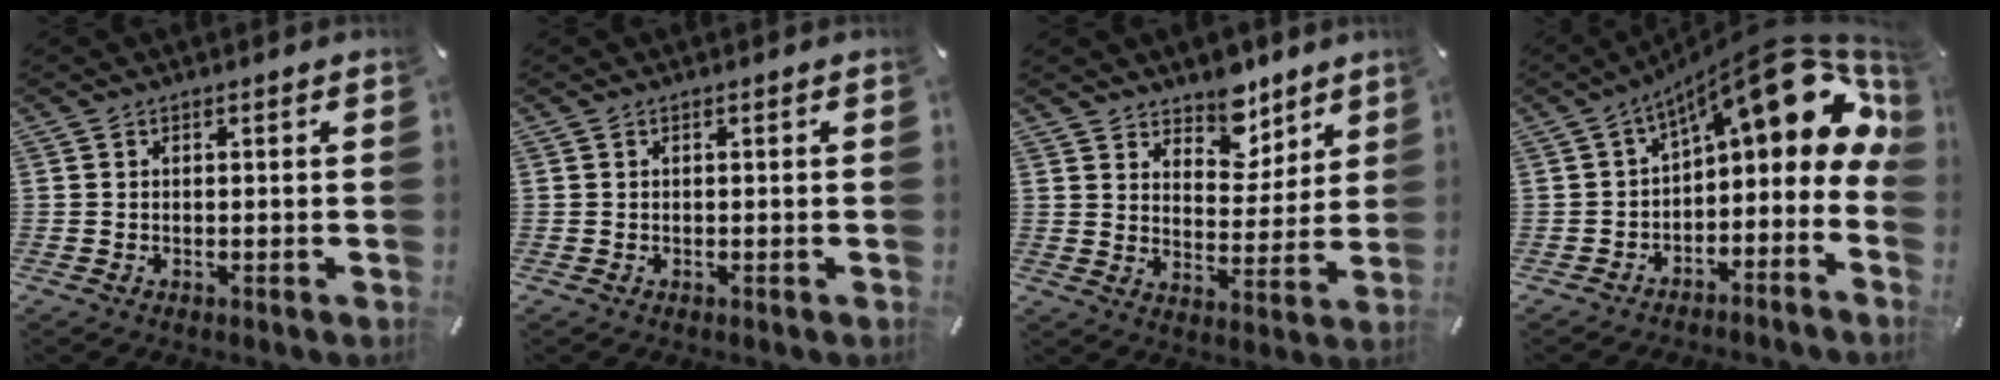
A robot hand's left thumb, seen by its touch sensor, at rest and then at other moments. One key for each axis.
{"total": 0.0}
{"total": 9.4, "fx": 7.8, "fy": 5.3, "fz": 0.7, "tx": -0.001, "ty": -0.069, "tz": 0.142}
{"total": 17.6, "fx": 7.6, "fy": 7.7, "fz": 13.8, "tx": -0.186, "ty": -0.053, "tz": 0.129}